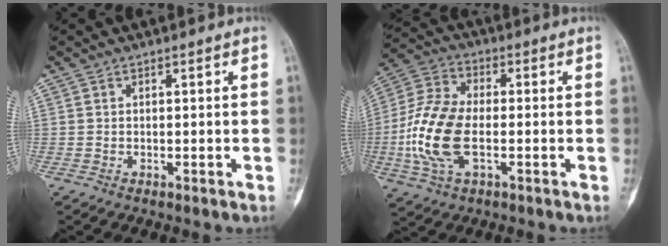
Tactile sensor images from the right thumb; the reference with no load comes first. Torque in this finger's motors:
{"motor_torque": [1.84, 1.88, 0.21, -0.12, 0.50]}